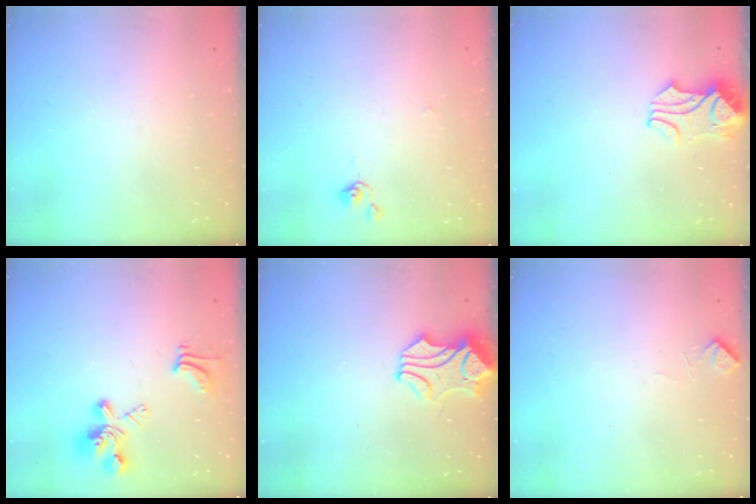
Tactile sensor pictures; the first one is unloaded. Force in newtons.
{"total": 0.0}
{"total": 2.4, "press": 2.3, "slide": 0.6}
{"total": 6.3, "press": 6.1, "slide": 1.7}
{"total": 0.9, "press": 0.1, "slide": 0.9}
{"total": 2.2, "press": 2.0, "slide": 0.9}